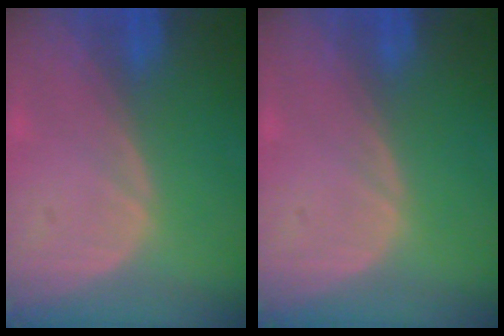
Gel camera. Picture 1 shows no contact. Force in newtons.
{"total": 0.0}